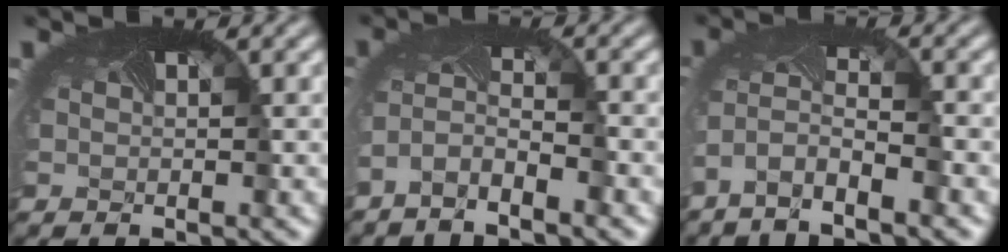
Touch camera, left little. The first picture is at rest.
{"total": 2.9, "force": [-2.6, 0.1, 1.5], "torque": [-0.037, -0.005, -0.054]}
{"total": 4.0, "force": [-3.0, 0.5, 2.5], "torque": [-0.060, -0.006, -0.062]}